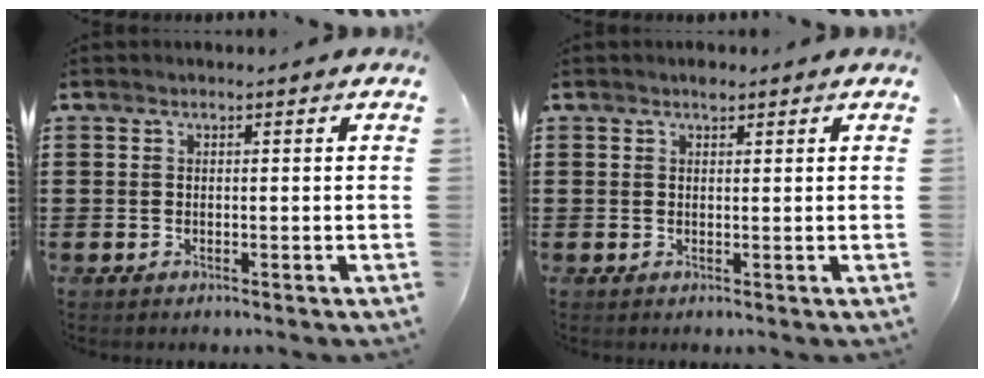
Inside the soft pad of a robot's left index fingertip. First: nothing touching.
{"total": 1.1, "force": [0.9, 0.5, 0.4], "torque": [-0.002, -0.001, 0.015]}